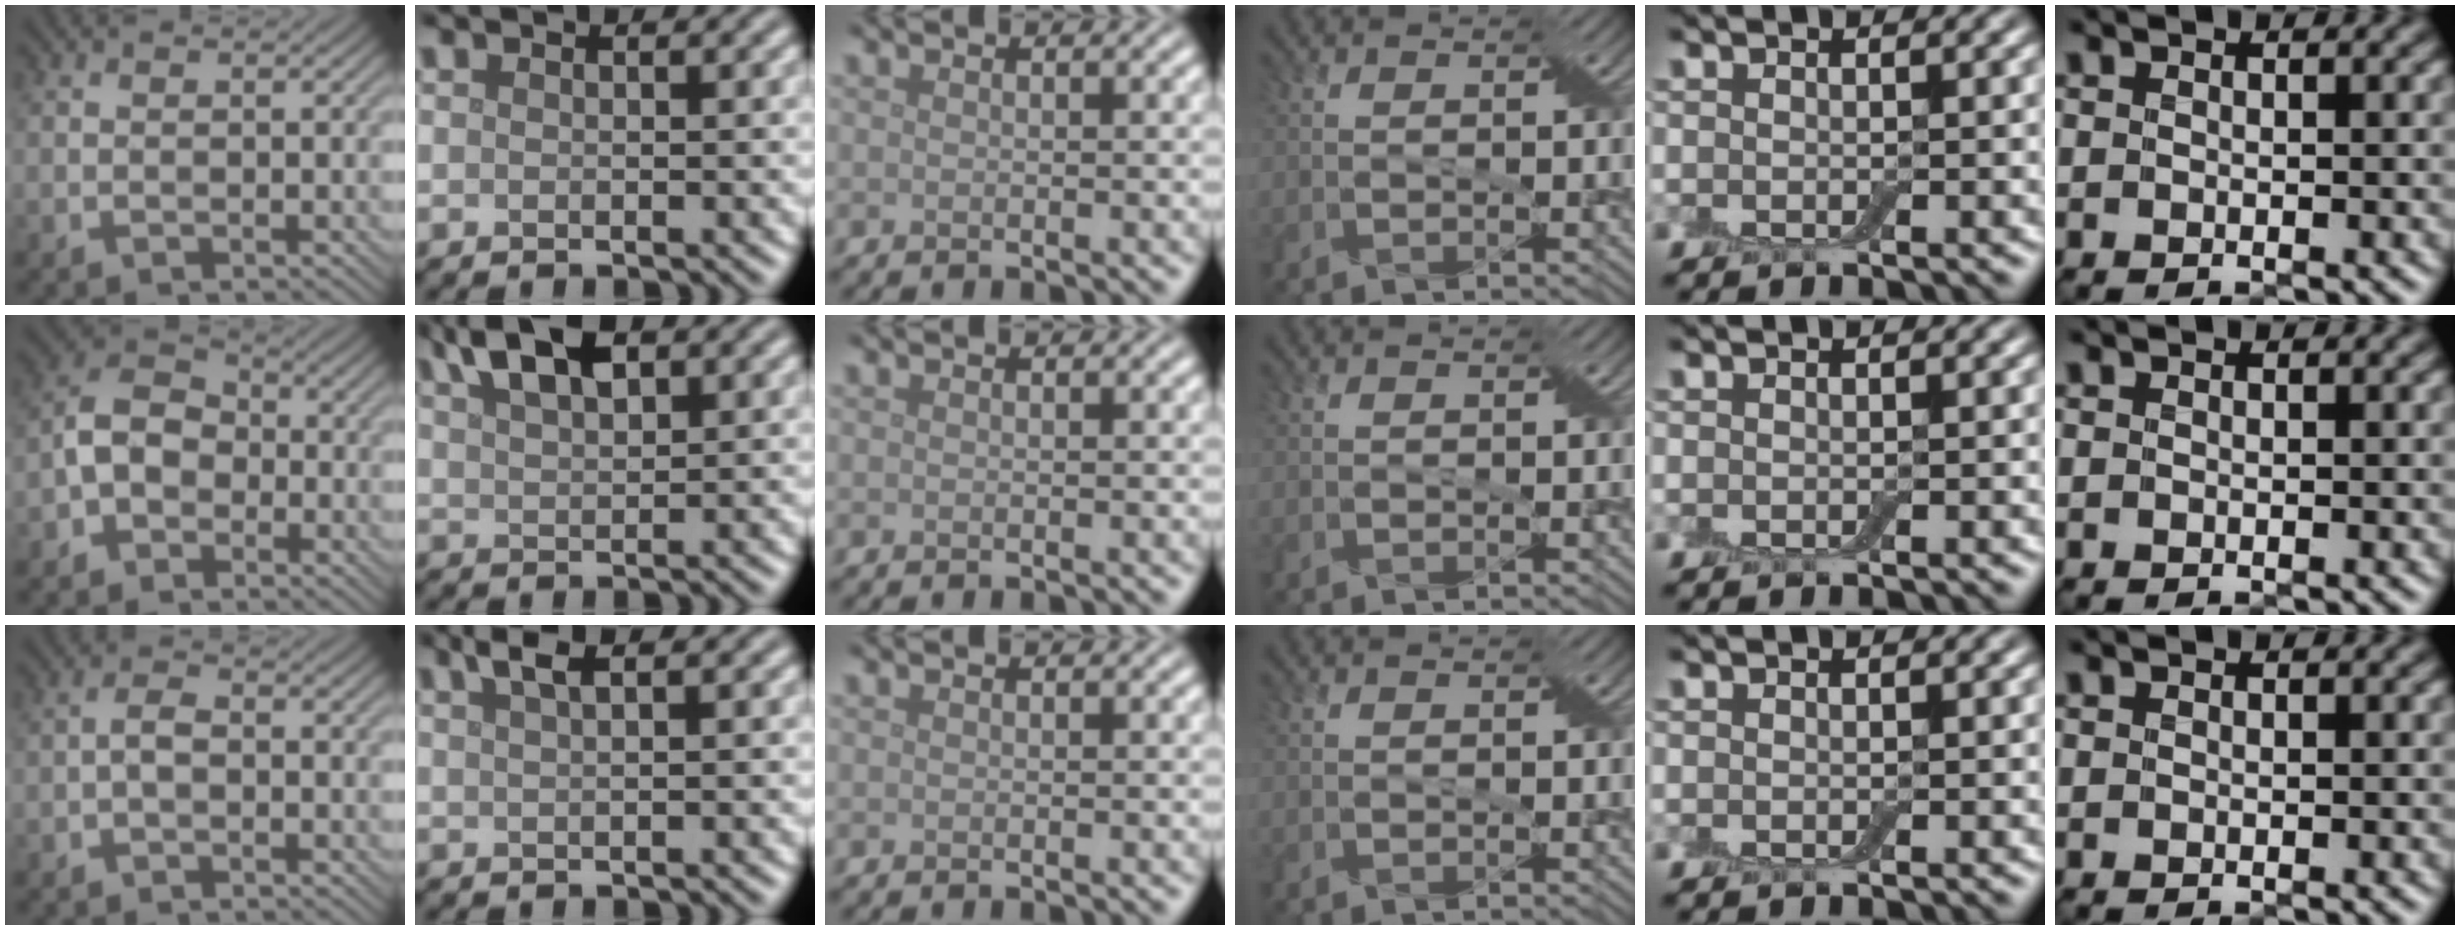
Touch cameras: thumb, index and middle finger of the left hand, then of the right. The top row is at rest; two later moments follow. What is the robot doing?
{"motion": "shake", "object": "box of matches"}